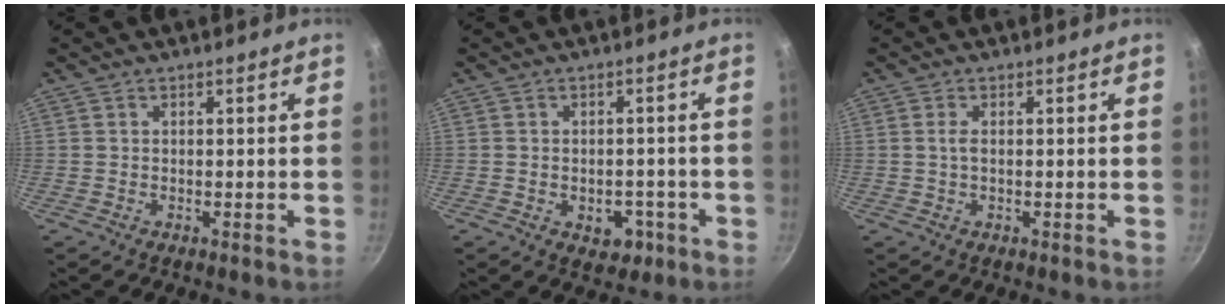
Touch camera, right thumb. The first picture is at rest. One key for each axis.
{"total": 5.0, "fx": -2.0, "fy": 3.6, "fz": 2.9, "tx": -0.019, "ty": 0.014, "tz": -0.018}
{"total": 1.5, "fx": 0.1, "fy": 0.6, "fz": 1.4, "tx": -0.029, "ty": 0.002, "tz": 0.002}